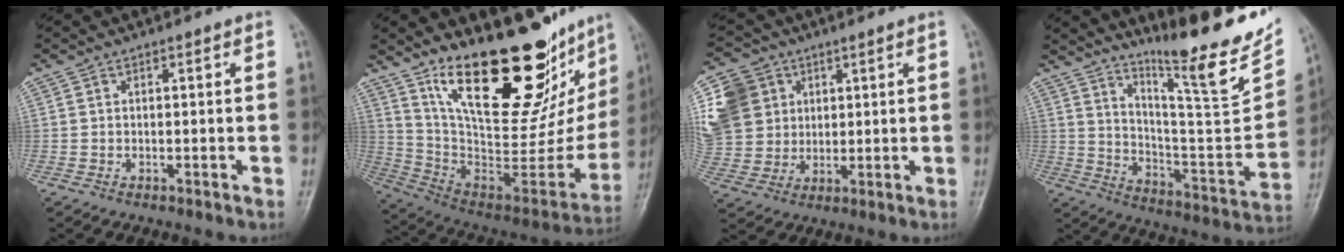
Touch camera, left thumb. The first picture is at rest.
{"total": 31.0, "force": [20.9, 11.4, 19.9], "torque": [-0.258, -0.109, 0.339]}
{"total": 15.5, "force": [4.9, 13.2, 6.5], "torque": [-0.139, 0.015, 0.100]}
{"total": 20.1, "force": [15.5, 1.8, 12.6], "torque": [-0.164, -0.115, 0.251]}